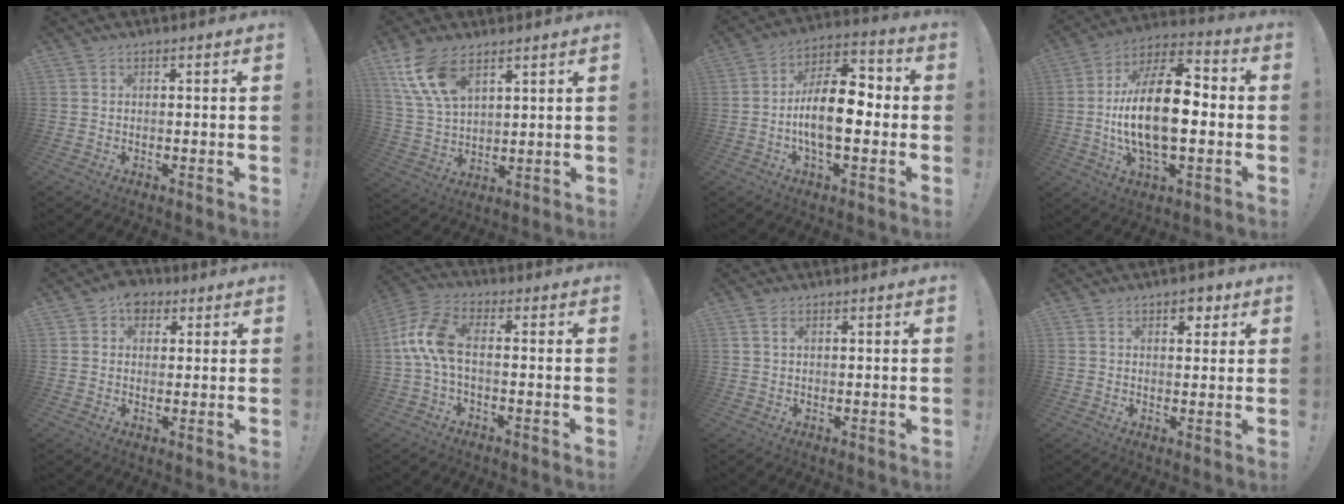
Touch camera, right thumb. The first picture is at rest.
{"total": 12.9, "force": [7.6, 6.7, 8.0], "torque": [-0.168, -0.025, 0.147]}
{"total": 15.0, "force": [-2.6, 7.2, 13.0], "torque": [-0.227, 0.015, -0.048]}
{"total": 20.7, "force": [-1.8, 9.9, 18.1], "torque": [-0.337, 0.002, -0.037]}
{"total": 5.7, "force": [2.2, 4.6, 2.4], "torque": [-0.029, -0.002, 0.040]}
{"total": 10.7, "force": [0.2, 5.2, 9.3], "torque": [-0.200, 0.007, 0.006]}
{"total": 1.6, "force": [0.8, 0.6, 1.2], "torque": [-0.020, 0.000, 0.013]}
{"total": 3.5, "force": [2.0, 2.5, 1.6], "torque": [-0.002, -0.008, 0.029]}